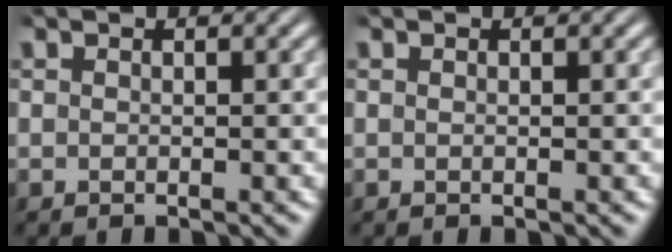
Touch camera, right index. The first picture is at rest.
{"total": 0.0}